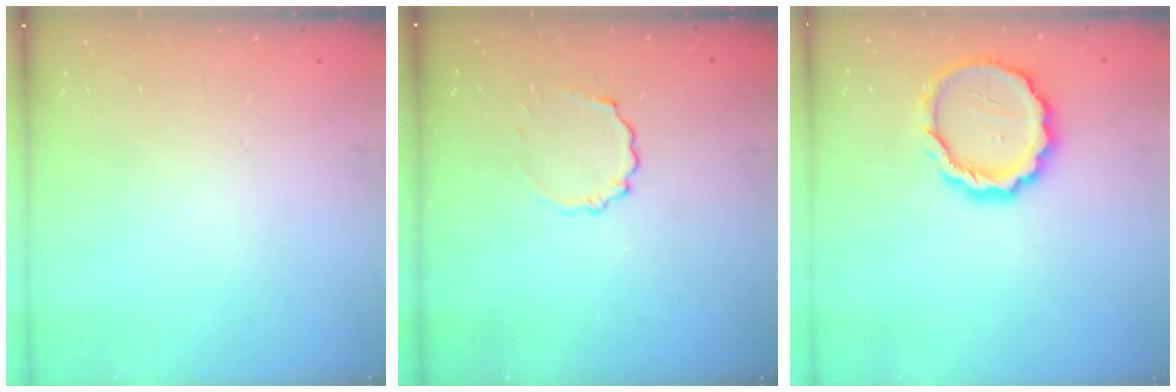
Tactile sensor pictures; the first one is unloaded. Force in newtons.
{"total": 4.2, "press": 4.1, "slide": 1.0}
{"total": 13.2, "press": 13.0, "slide": 2.7}